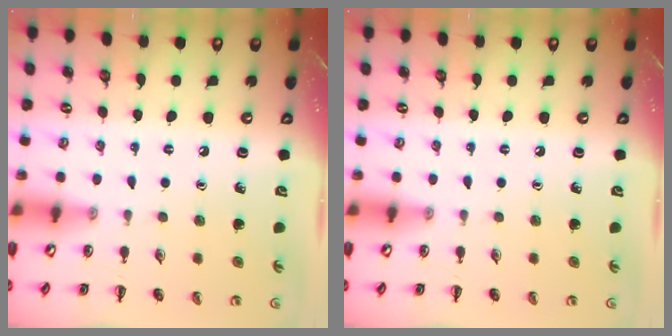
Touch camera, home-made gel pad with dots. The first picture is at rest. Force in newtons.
{"total": 0.0}